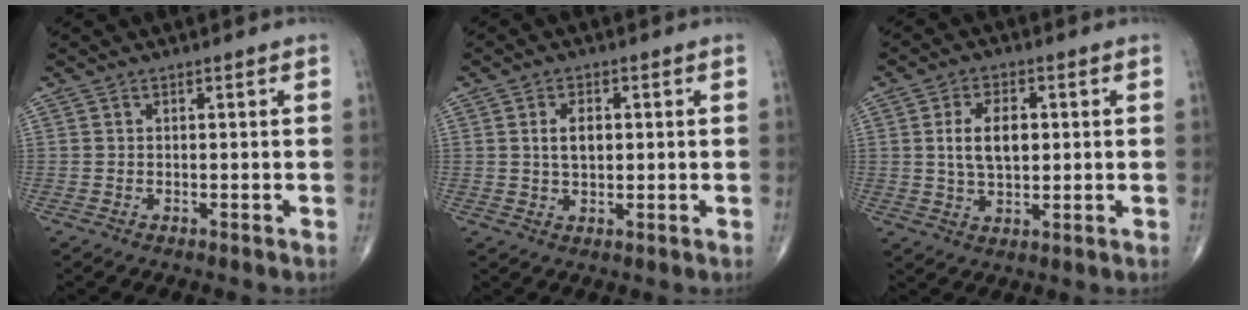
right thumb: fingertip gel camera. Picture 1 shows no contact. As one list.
[{"total": 4.4, "force": [0.8, 2.6, 3.4], "torque": [-0.056, -0.001, 0.015]}, {"total": 8.1, "force": [1.2, 4.7, 6.5], "torque": [-0.105, -0.001, 0.024]}]